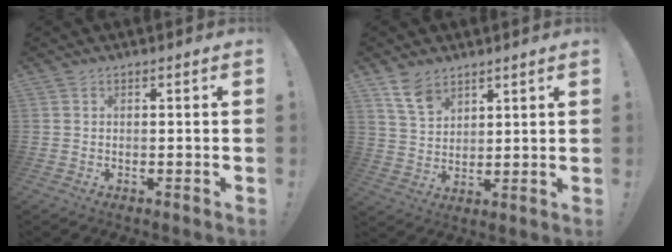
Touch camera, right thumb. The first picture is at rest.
{"total": 7.9, "force": [5.7, 4.3, 3.4], "torque": [-0.064, -0.030, 0.110]}